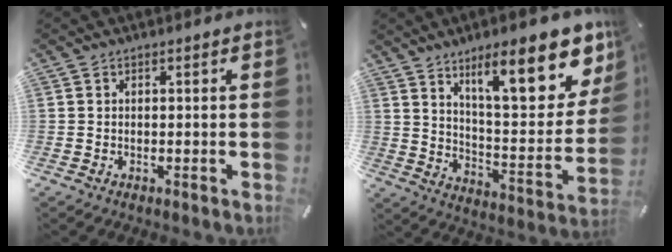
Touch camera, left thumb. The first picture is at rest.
{"total": 21.3, "force": [13.1, 7.5, 15.1], "torque": [-0.202, -0.089, 0.207]}